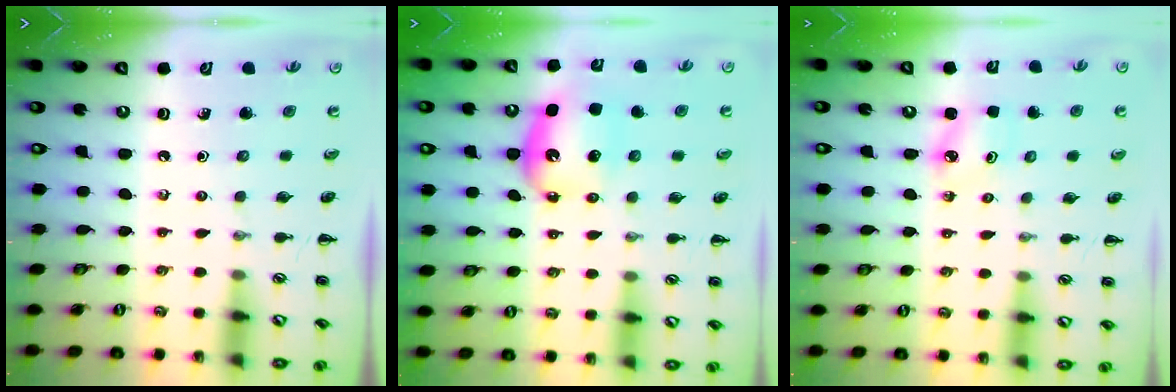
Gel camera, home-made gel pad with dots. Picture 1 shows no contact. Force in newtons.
{"total": 7.3, "press": 7.2, "slide": 1.2}
{"total": 2.8, "press": 2.7, "slide": 0.4}